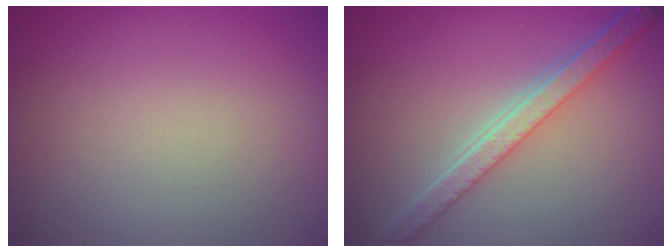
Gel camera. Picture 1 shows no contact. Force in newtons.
{"total": 5.1, "press": 4.0, "slide": 3.2}